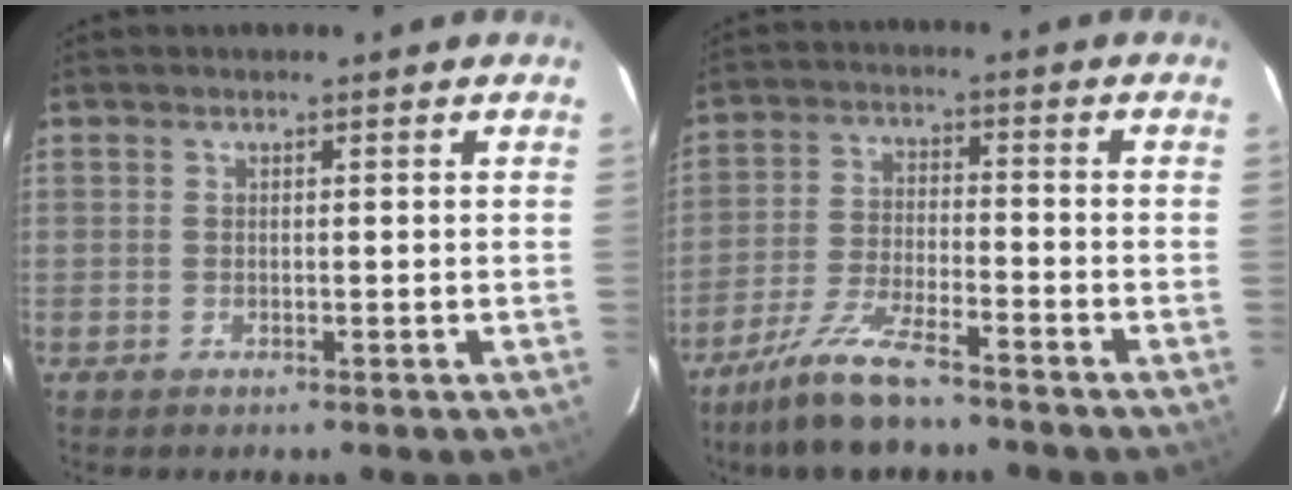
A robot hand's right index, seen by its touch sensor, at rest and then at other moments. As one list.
[{"total": 11.0, "force": [-8.8, 2.3, 6.1], "torque": [-0.134, -0.014, -0.164]}]